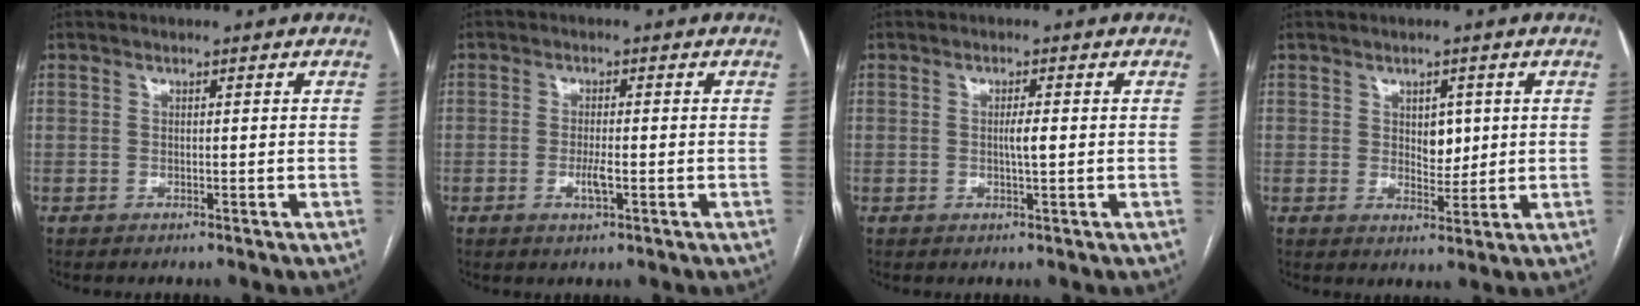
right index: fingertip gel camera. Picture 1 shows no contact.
{"total": 2.8, "force": [-0.9, 0.6, 2.6], "torque": [-0.053, -0.003, -0.014]}
{"total": 2.1, "force": [0.0, 0.1, 2.1], "torque": [-0.039, 0.000, 0.000]}
{"total": 3.7, "force": [0.9, 2.3, 2.7], "torque": [-0.034, -0.003, 0.019]}